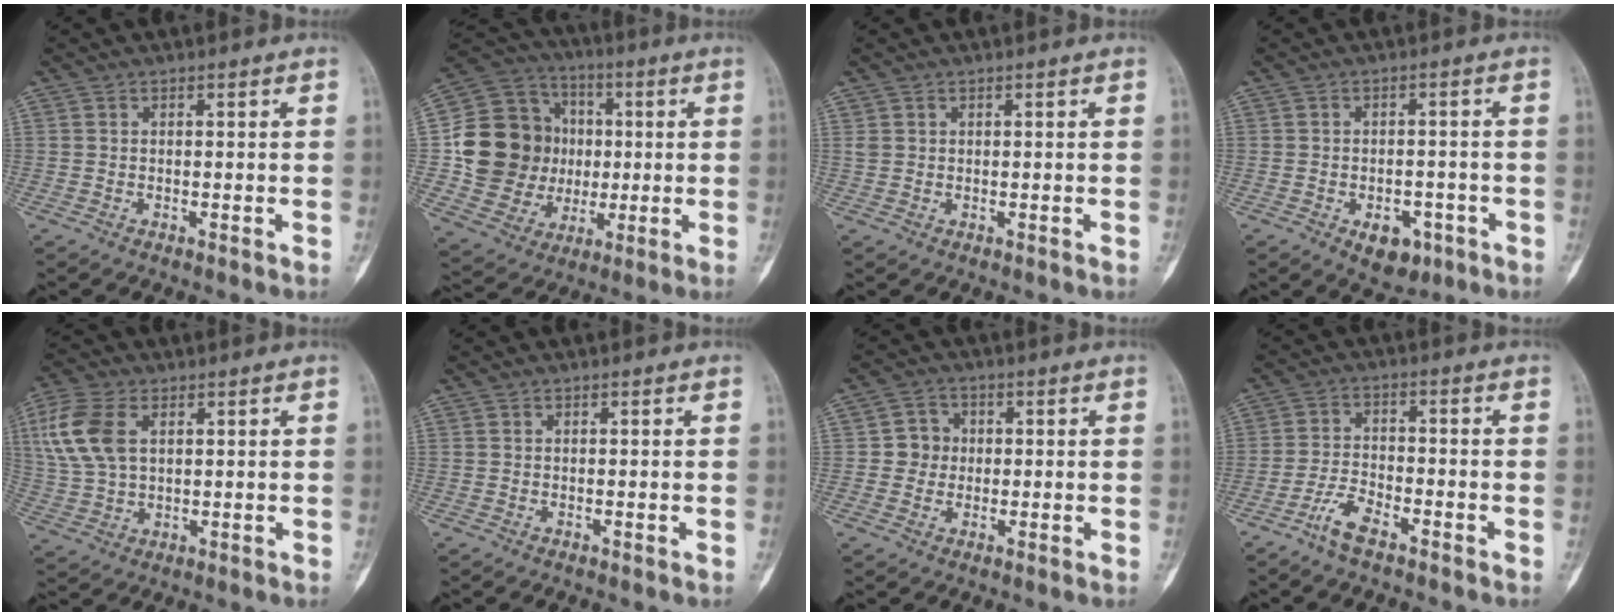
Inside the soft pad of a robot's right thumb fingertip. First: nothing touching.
{"total": 20.0, "force": [0.7, 17.5, 9.5], "torque": [-0.134, 0.028, 0.028]}
{"total": 1.0, "force": [0.5, 0.8, 0.3], "torque": [0.003, 0.001, 0.010]}
{"total": 6.3, "force": [-3.0, 4.1, 3.9], "torque": [-0.028, 0.015, -0.034]}
{"total": 12.5, "force": [3.6, 7.6, 9.3], "torque": [-0.212, 0.006, 0.075]}
{"total": 0.0}
{"total": 4.4, "force": [0.1, 4.2, 1.2], "torque": [0.010, 0.009, -0.004]}
{"total": 5.3, "force": [-3.9, 1.7, 3.1], "torque": [-0.068, 0.020, -0.079]}